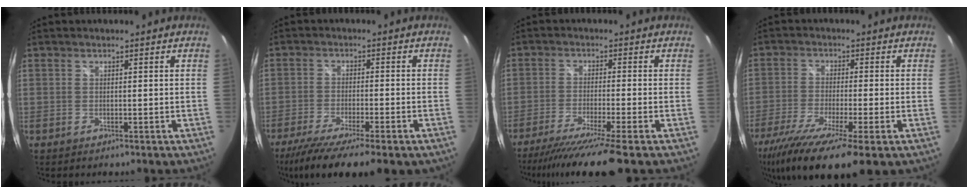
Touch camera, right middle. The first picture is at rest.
{"total": 13.0, "force": [-9.8, 1.3, 8.5], "torque": [-0.168, -0.049, -0.159]}
{"total": 12.4, "force": [-10.1, -1.5, 7.0], "torque": [-0.139, -0.038, -0.166]}
{"total": 15.5, "force": [-9.5, 2.2, 12.0], "torque": [-0.235, -0.065, -0.165]}